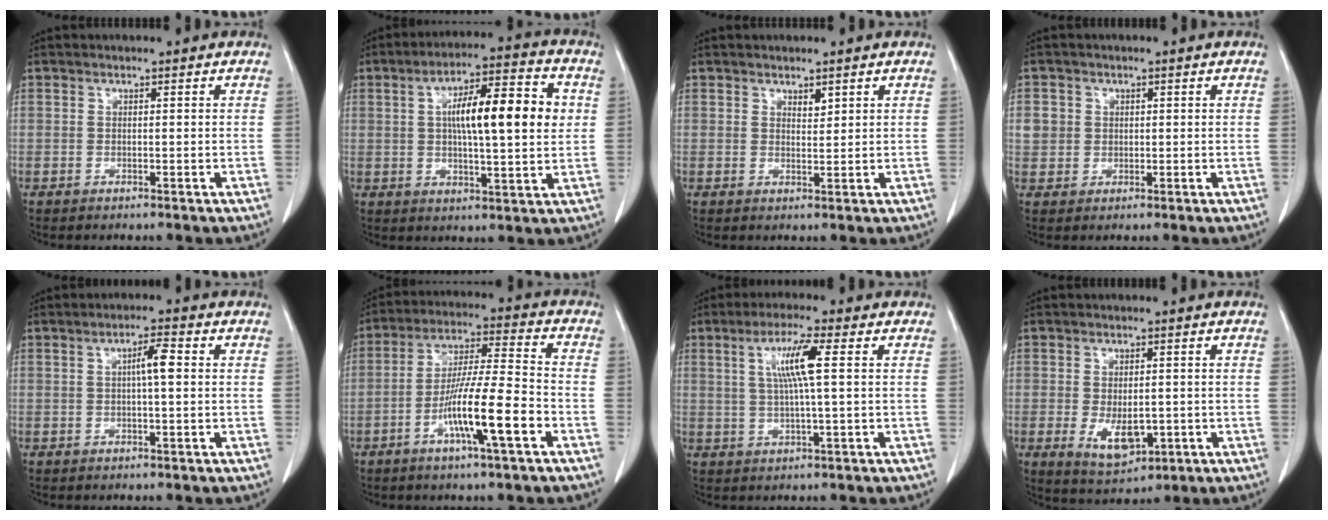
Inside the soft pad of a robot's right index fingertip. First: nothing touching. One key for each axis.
{"total": 14.5, "fx": 2.3, "fy": 3.2, "fz": 14.0, "tx": -0.227, "ty": 0.027, "tz": 0.033}
{"total": 1.7, "fx": 1.0, "fy": 0.8, "fz": 1.0, "tx": -0.018, "ty": -0.003, "tz": 0.023}
{"total": 4.7, "fx": 0.8, "fy": 4.5, "fz": 1.2, "tx": -0.026, "ty": 0.014, "tz": 0.022}
{"total": 3.9, "fx": 0.5, "fy": 0.7, "fz": 3.8, "tx": -0.069, "ty": 0.010, "tz": 0.008}
{"total": 12.8, "fx": -5.1, "fy": 0.7, "fz": 11.7, "tx": -0.214, "ty": -0.001, "tz": -0.090}
{"total": 6.9, "fx": 1.5, "fy": 0.1, "fz": 6.7, "tx": -0.126, "ty": 0.004, "tz": 0.029}
{"total": 7.8, "fx": -1.7, "fy": 4.1, "fz": 6.3, "tx": -0.115, "ty": -0.008, "tz": -0.011}